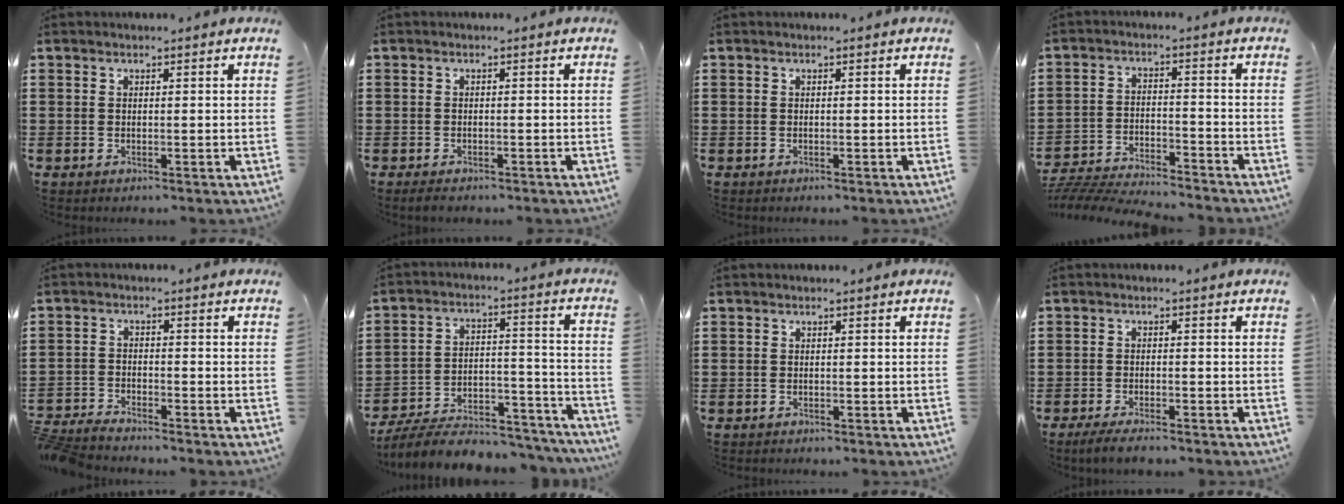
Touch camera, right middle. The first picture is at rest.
{"total": 1.0, "force": [-0.9, 0.4, 0.3], "torque": [-0.008, -0.003, -0.018]}
{"total": 0.0}
{"total": 5.8, "force": [-5.7, 0.4, 0.9], "torque": [-0.025, 0.004, -0.118]}
{"total": 3.2, "force": [-3.2, 0.1, 0.4], "torque": [-0.025, -0.001, -0.071]}
{"total": 7.8, "force": [-7.2, 1.5, 2.5], "torque": [-0.041, 0.016, -0.140]}
{"total": 0.6, "force": [-0.5, 0.3, -0.1], "torque": [0.003, 0.004, -0.012]}
{"total": 2.6, "force": [-2.3, 0.3, 1.3], "torque": [-0.035, -0.005, -0.048]}